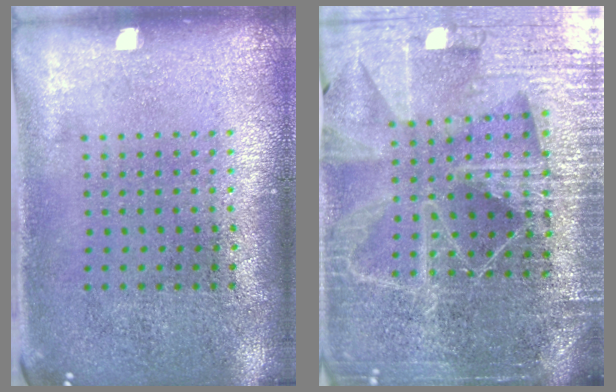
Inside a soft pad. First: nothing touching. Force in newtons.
{"total": 5.6, "press": 5.0, "slide": 2.6}